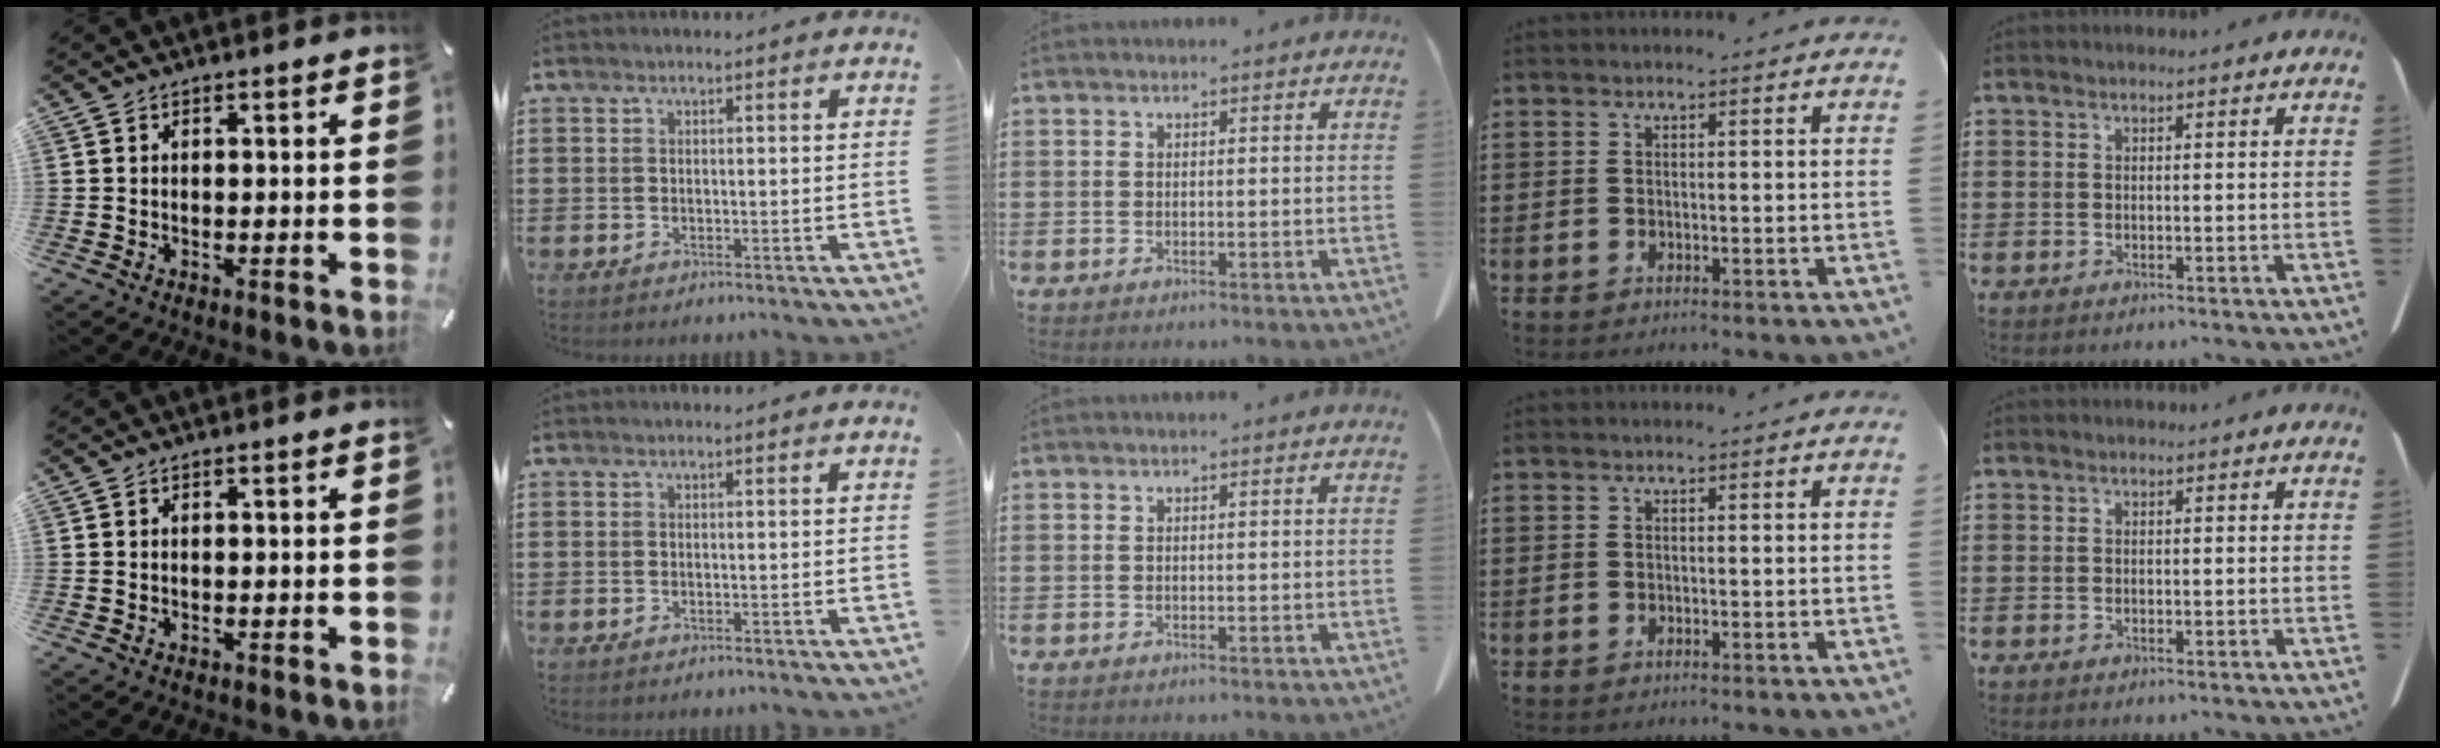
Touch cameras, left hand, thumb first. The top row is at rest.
{}